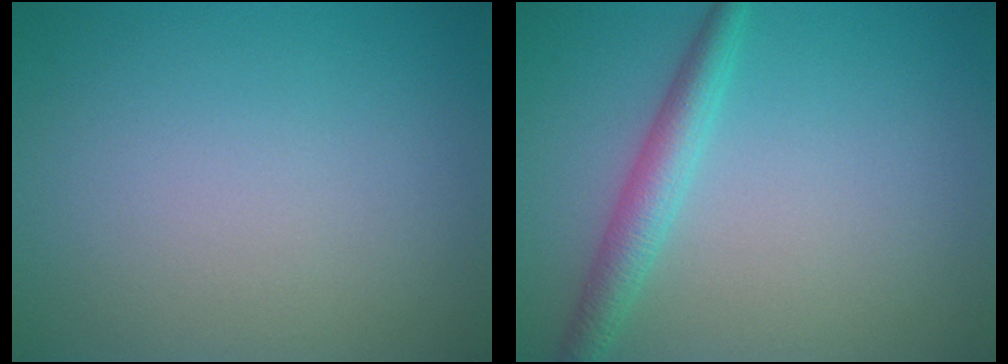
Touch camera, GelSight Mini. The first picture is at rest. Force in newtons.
{"total": 2.8, "press": 2.8, "slide": 0.1}